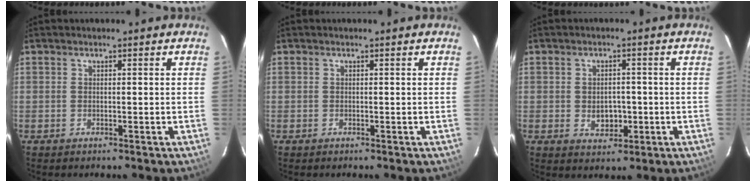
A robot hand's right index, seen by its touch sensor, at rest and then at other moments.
{"total": 0.0}
{"total": 4.5, "force": [-0.8, 3.4, 2.8], "torque": [-0.048, 0.000, -0.006]}